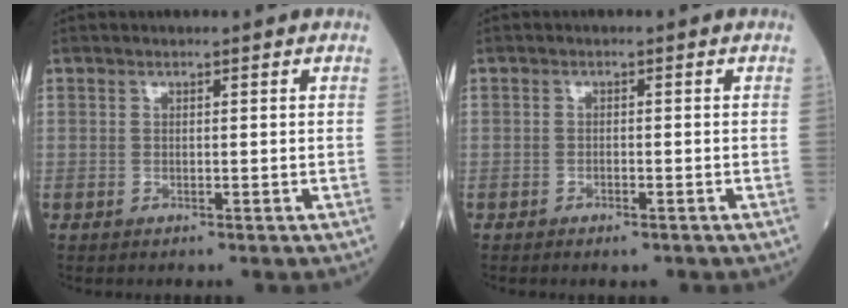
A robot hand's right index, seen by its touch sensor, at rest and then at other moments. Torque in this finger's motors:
{"motor_torque": [-0.04, -0.14, -0.04, -0.01]}